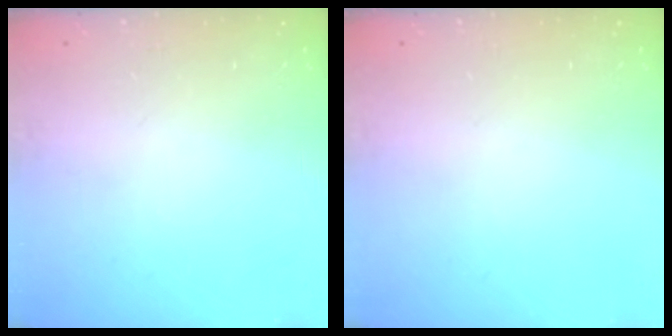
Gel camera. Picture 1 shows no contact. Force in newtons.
{"total": 0.0}